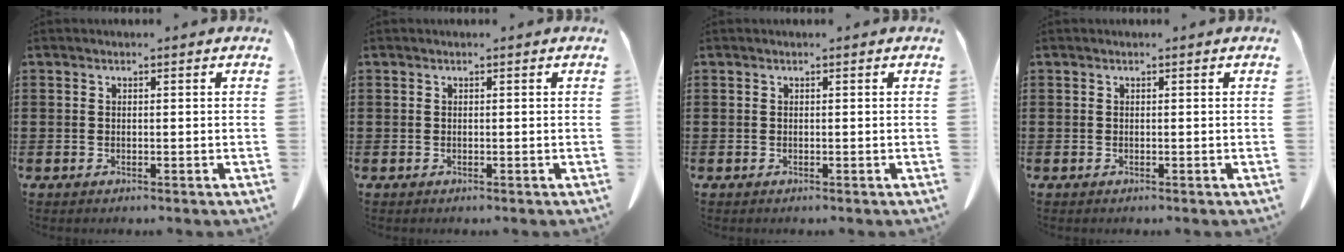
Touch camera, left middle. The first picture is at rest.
{"total": 0.0}
{"total": 0.0}
{"total": 0.0}